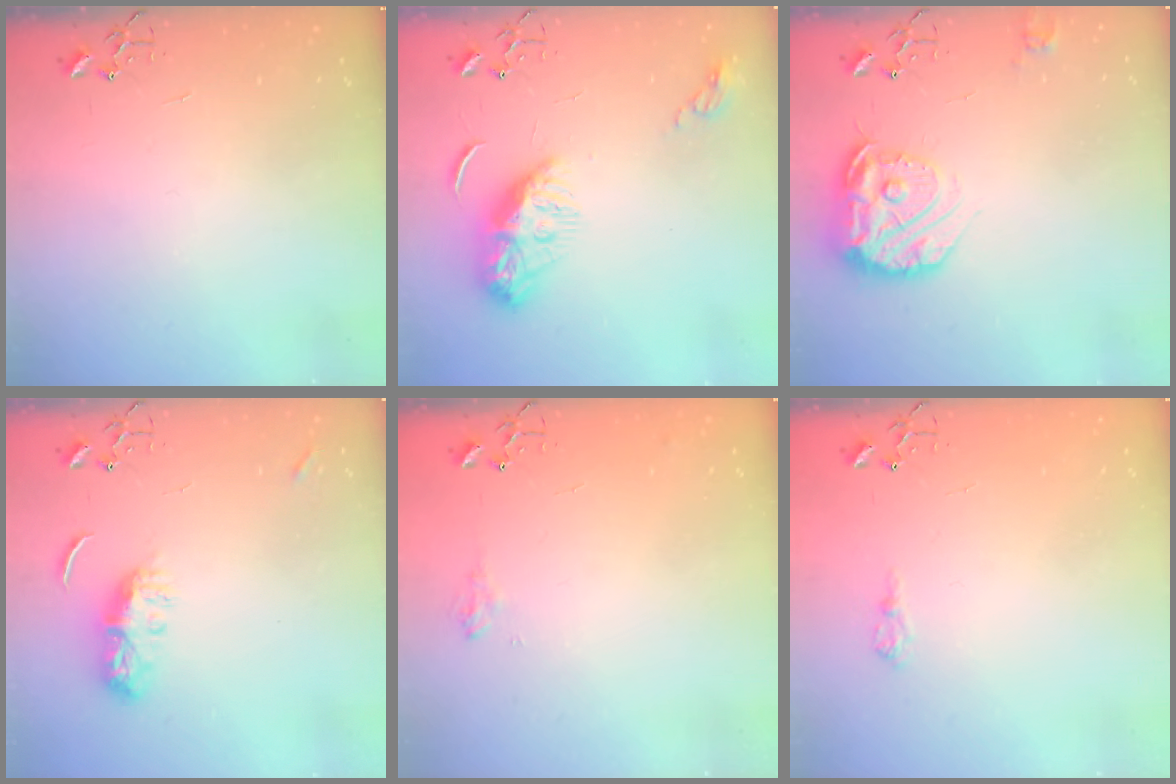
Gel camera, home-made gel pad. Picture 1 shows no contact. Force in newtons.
{"total": 10.9, "press": 10.9, "slide": 0.4}
{"total": 17.2, "press": 17.1, "slide": 1.4}
{"total": 7.4, "press": 7.4, "slide": 0.5}
{"total": 5.8, "press": 5.7, "slide": 0.7}
{"total": 6.5, "press": 6.5, "slide": 0.9}